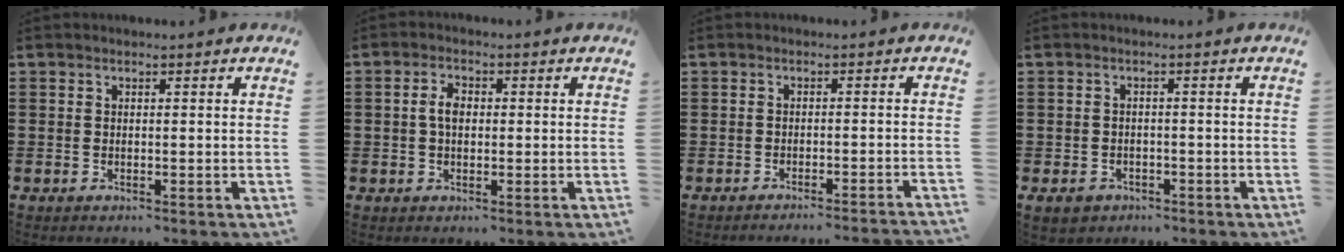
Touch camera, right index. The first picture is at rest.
{"total": 3.1, "force": [-0.1, 1.7, 2.6], "torque": [-0.052, 0.008, -0.004]}
{"total": 2.0, "force": [-1.9, -0.6, 0.4], "torque": [-0.007, 0.001, -0.038]}
{"total": 2.1, "force": [-1.8, 1.0, 0.4], "torque": [-0.012, 0.002, -0.038]}